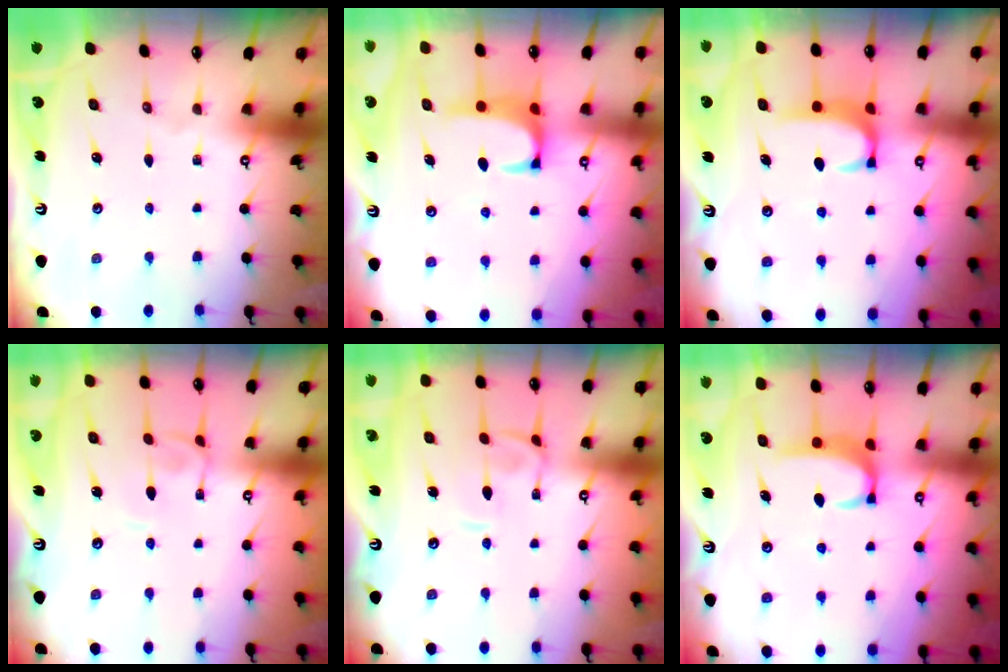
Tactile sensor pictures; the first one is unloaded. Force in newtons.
{"total": 1.2, "press": 1.2, "slide": 0.4}
{"total": 2.0, "press": 1.9, "slide": 0.6}
{"total": 1.9, "press": 1.9, "slide": 0.3}
{"total": 1.2, "press": 1.2, "slide": 0.0}
{"total": 2.7, "press": 2.7, "slide": 0.5}